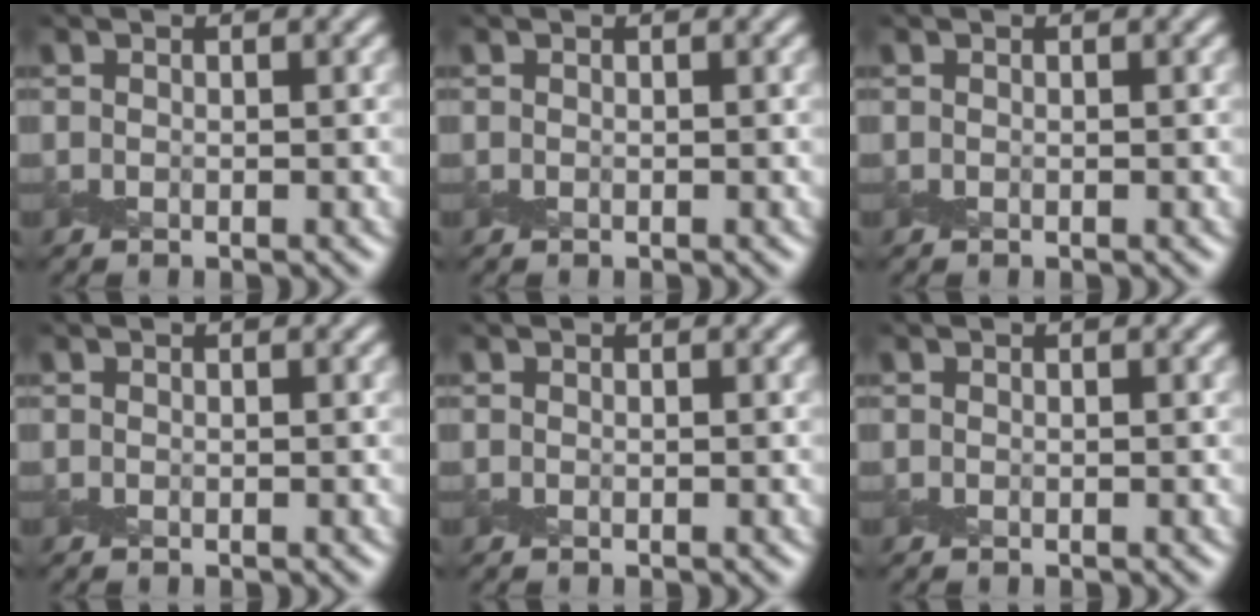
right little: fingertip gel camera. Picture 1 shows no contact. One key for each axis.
{"total": 0.0}
{"total": 0.0}
{"total": 0.0}
{"total": 0.0}
{"total": 0.0}